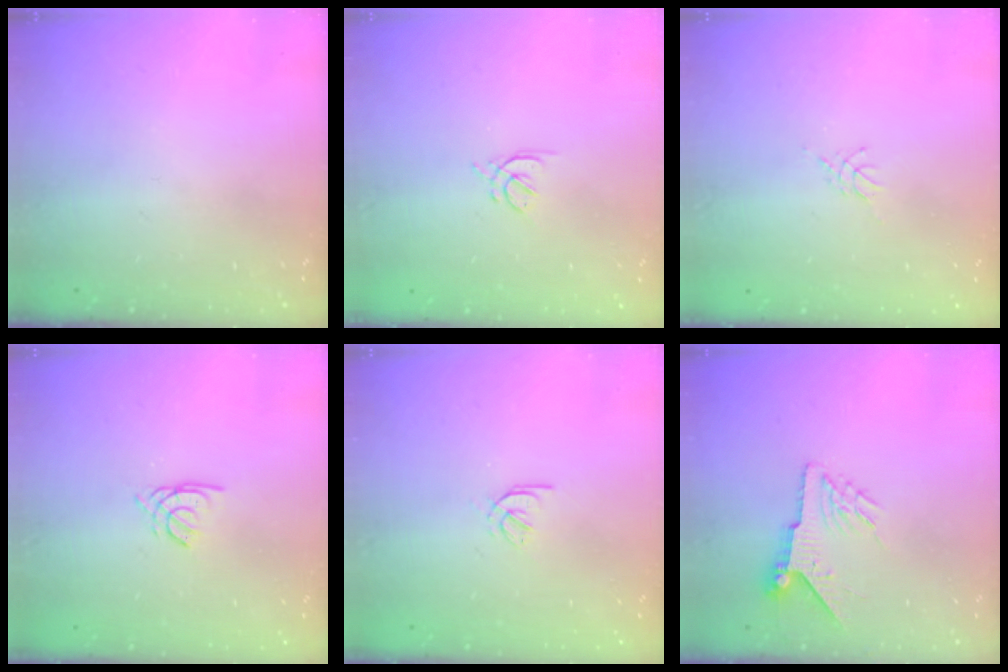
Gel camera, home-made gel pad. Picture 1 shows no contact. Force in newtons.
{"total": 2.5, "press": 2.4, "slide": 0.6}
{"total": 3.2, "press": 3.1, "slide": 0.6}
{"total": 1.6, "press": 1.5, "slide": 0.4}
{"total": 2.0, "press": 1.9, "slide": 0.6}
{"total": 6.8, "press": 6.7, "slide": 1.1}